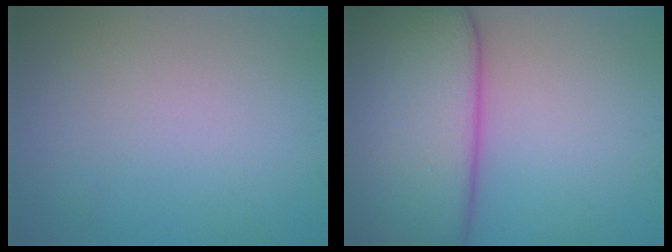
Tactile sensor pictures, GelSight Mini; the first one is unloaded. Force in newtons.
{"total": 16.4, "press": 16.4, "slide": 1.0}